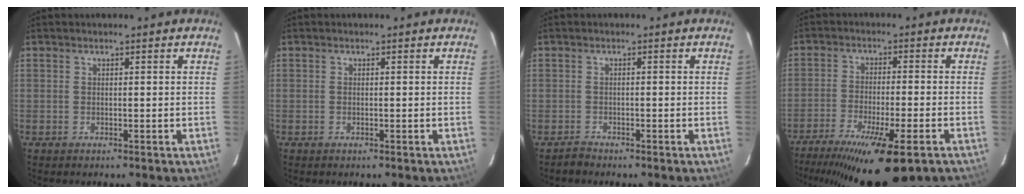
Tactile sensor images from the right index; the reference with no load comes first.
{"total": 0.0}
{"total": 1.4, "force": [-1.2, 0.6, -0.3], "torque": [0.001, 0.006, -0.024]}
{"total": 19.2, "force": [-13.5, 3.8, 13.1], "torque": [-0.250, -0.065, -0.211]}